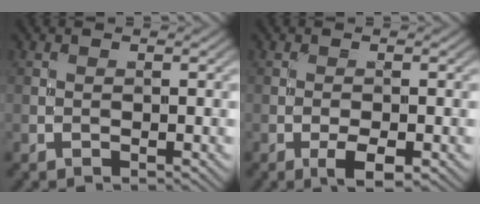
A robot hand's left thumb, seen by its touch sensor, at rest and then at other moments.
{"total": 3.0, "force": [-1.4, 1.0, 2.5], "torque": [-0.040, -0.002, -0.023]}